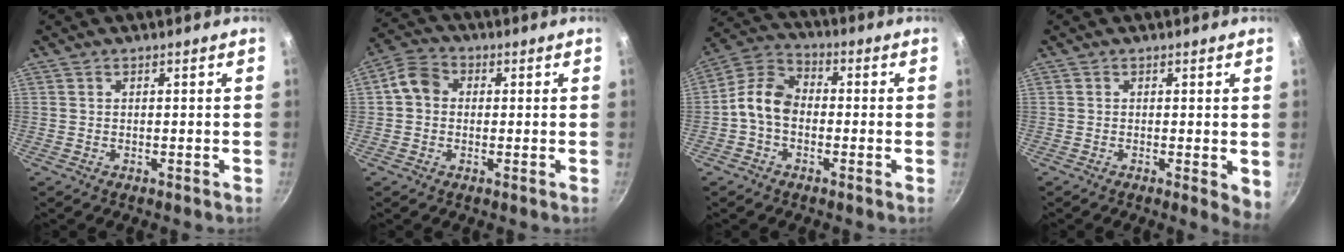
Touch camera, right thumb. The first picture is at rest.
{"total": 5.9, "force": [0.3, 4.9, 3.2], "torque": [-0.041, 0.016, -0.012]}
{"total": 8.4, "force": [-1.5, 6.0, 5.6], "torque": [-0.090, 0.032, -0.048]}
{"total": 3.4, "force": [-0.2, 1.3, 3.1], "torque": [-0.037, -0.010, -0.005]}